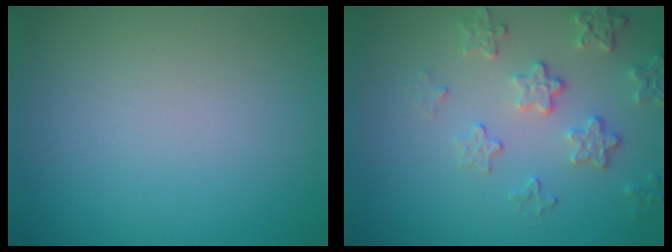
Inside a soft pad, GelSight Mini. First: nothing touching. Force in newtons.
{"total": 3.1, "press": 2.9, "slide": 1.2}